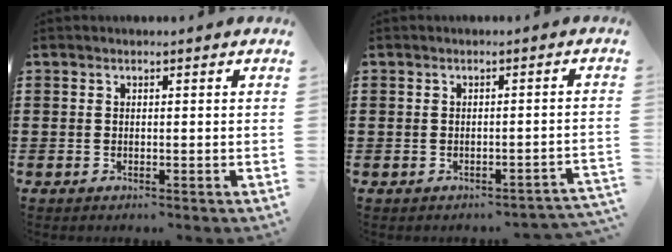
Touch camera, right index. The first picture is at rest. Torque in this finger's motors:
{"motor_torque": [-0.61, 0.21, -1.05, -0.21]}